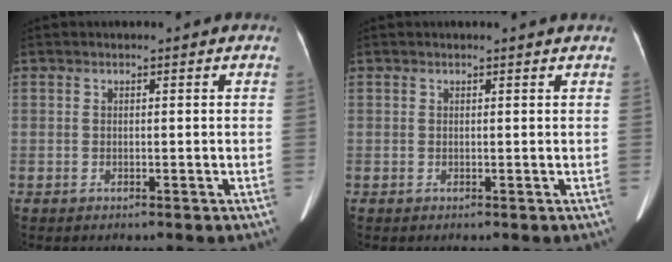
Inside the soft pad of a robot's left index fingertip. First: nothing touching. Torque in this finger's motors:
{"motor_torque": [0.06, -0.18, 0.00, 0.02]}